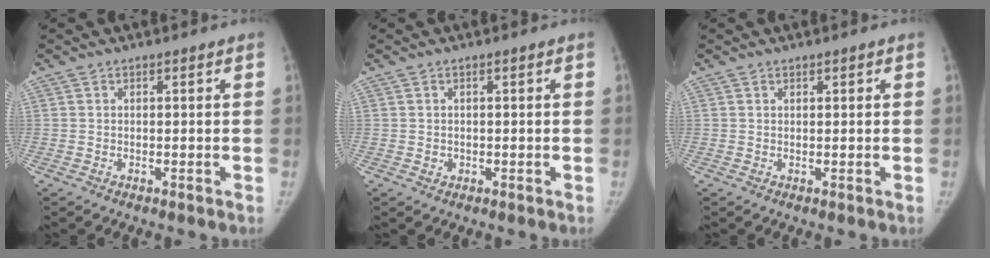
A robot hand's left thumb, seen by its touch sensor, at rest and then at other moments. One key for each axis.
{"total": 0.9, "fx": 0.0, "fy": 0.9, "fz": 0.4, "tx": -0.003, "ty": 0.001, "tz": 0.003}
{"total": 0.6, "fx": 0.4, "fy": 0.3, "fz": 0.4, "tx": -0.001, "ty": -0.001, "tz": 0.006}